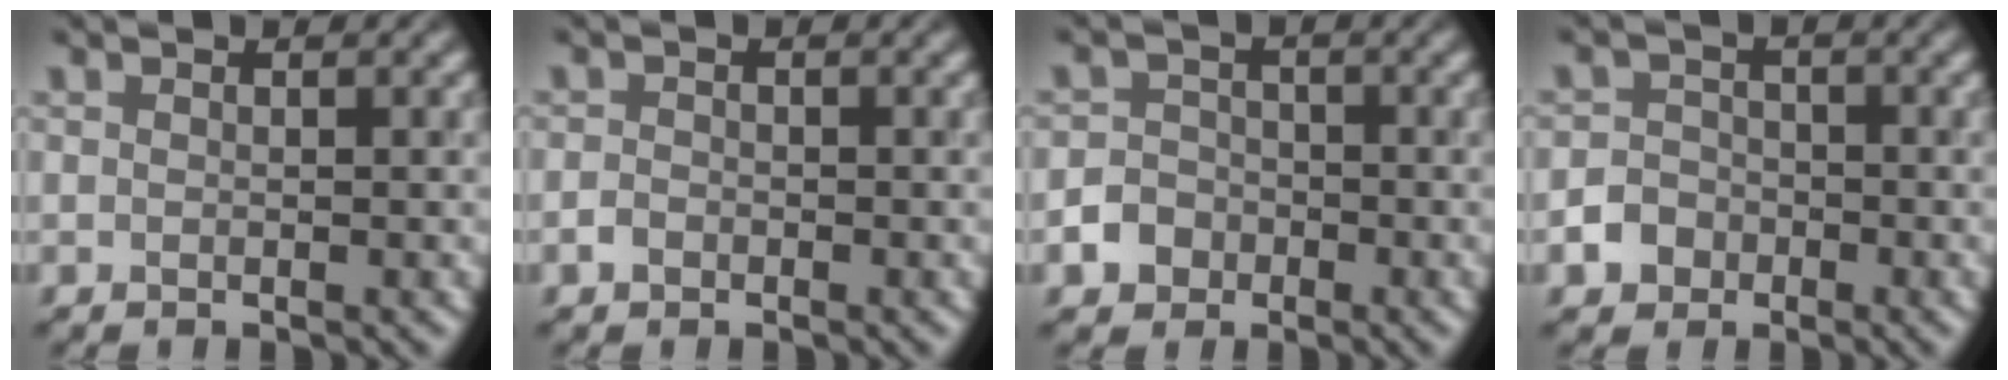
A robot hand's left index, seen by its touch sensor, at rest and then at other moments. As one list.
[{"total": 1.2, "force": [-0.6, 0.9, 0.5], "torque": [-0.007, 0.001, -0.015]}, {"total": 3.4, "force": [-1.8, 2.8, 0.9], "torque": [0.001, -0.005, -0.038]}, {"total": 3.2, "force": [-1.7, 2.6, 0.8], "torque": [0.003, -0.005, -0.036]}]